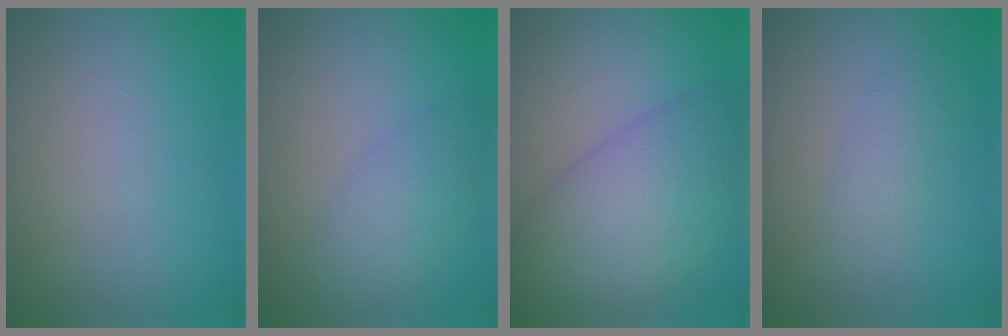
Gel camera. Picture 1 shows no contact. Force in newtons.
{"total": 3.2, "press": 3.2, "slide": 0.2}
{"total": 9.3, "press": 9.3, "slide": 0.2}
{"total": 1.9, "press": 1.9, "slide": 0.1}